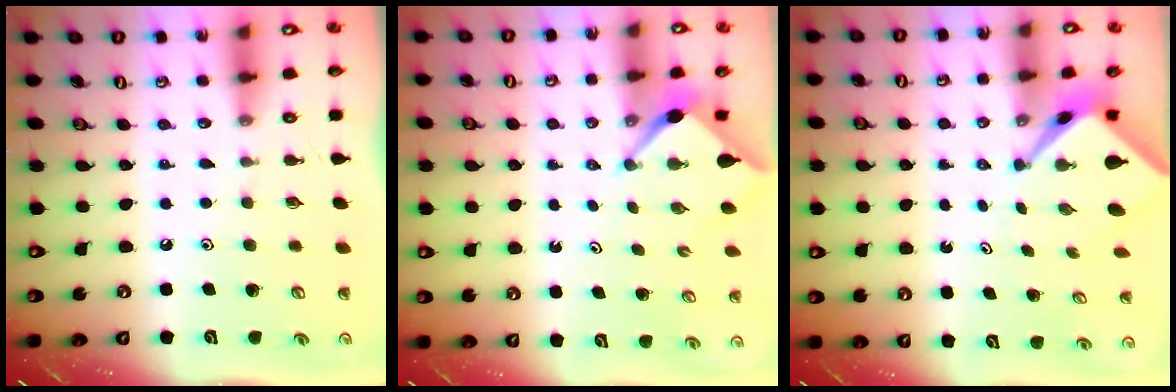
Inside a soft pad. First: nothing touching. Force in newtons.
{"total": 2.5, "press": 2.5, "slide": 0.3}
{"total": 2.6, "press": 2.6, "slide": 0.2}